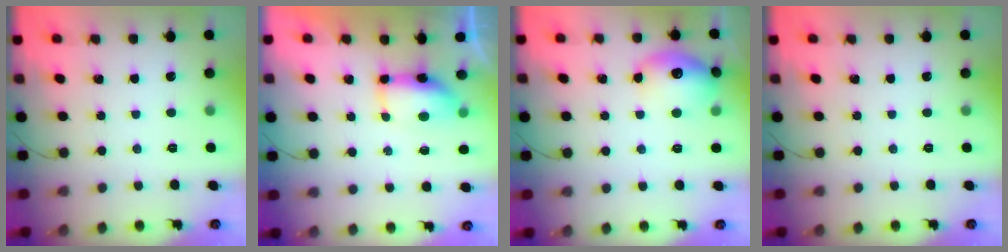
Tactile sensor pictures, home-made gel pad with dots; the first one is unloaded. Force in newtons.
{"total": 7.4, "press": 7.3, "slide": 1.6}
{"total": 15.0, "press": 14.9, "slide": 1.4}
{"total": 0.0}